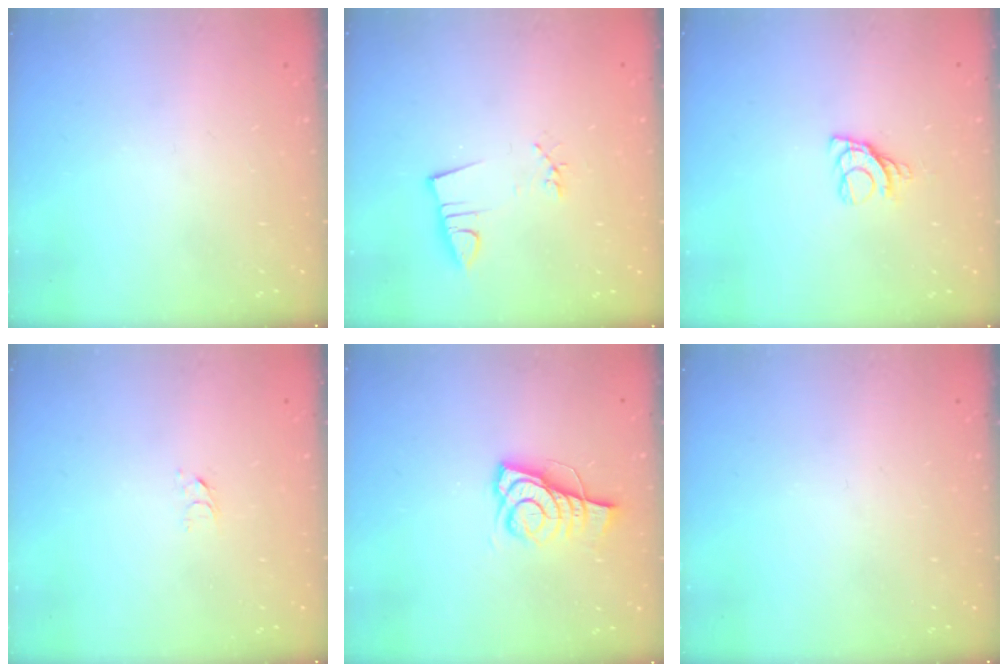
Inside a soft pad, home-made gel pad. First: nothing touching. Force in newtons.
{"total": 3.2, "press": 1.8, "slide": 2.6}
{"total": 5.7, "press": 5.7, "slide": 0.7}
{"total": 2.6, "press": 2.6, "slide": 0.2}
{"total": 8.3, "press": 8.2, "slide": 0.4}
{"total": 0.0}